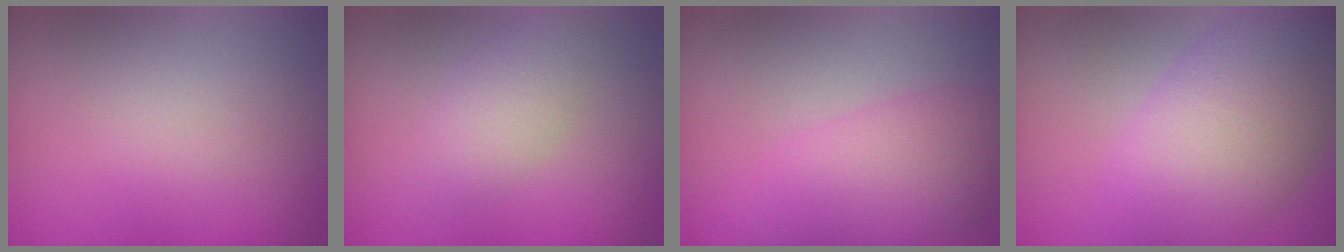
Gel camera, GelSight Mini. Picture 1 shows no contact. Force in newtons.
{"total": 2.4, "press": 2.4, "slide": 0.2}
{"total": 5.2, "press": 5.2, "slide": 0.1}
{"total": 8.4, "press": 8.4, "slide": 0.3}